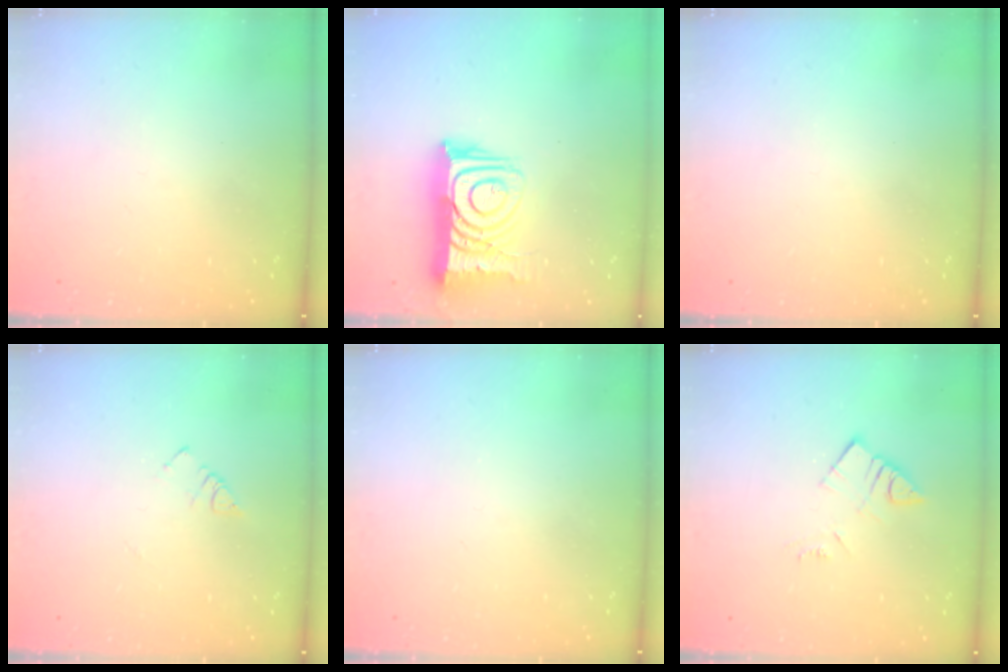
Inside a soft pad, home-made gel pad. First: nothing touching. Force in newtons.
{"total": 16.4, "press": 16.3, "slide": 1.6}
{"total": 0.0}
{"total": 3.9, "press": 3.9, "slide": 0.4}
{"total": 2.2, "press": 2.1, "slide": 0.4}
{"total": 5.0, "press": 5.0, "slide": 0.2}